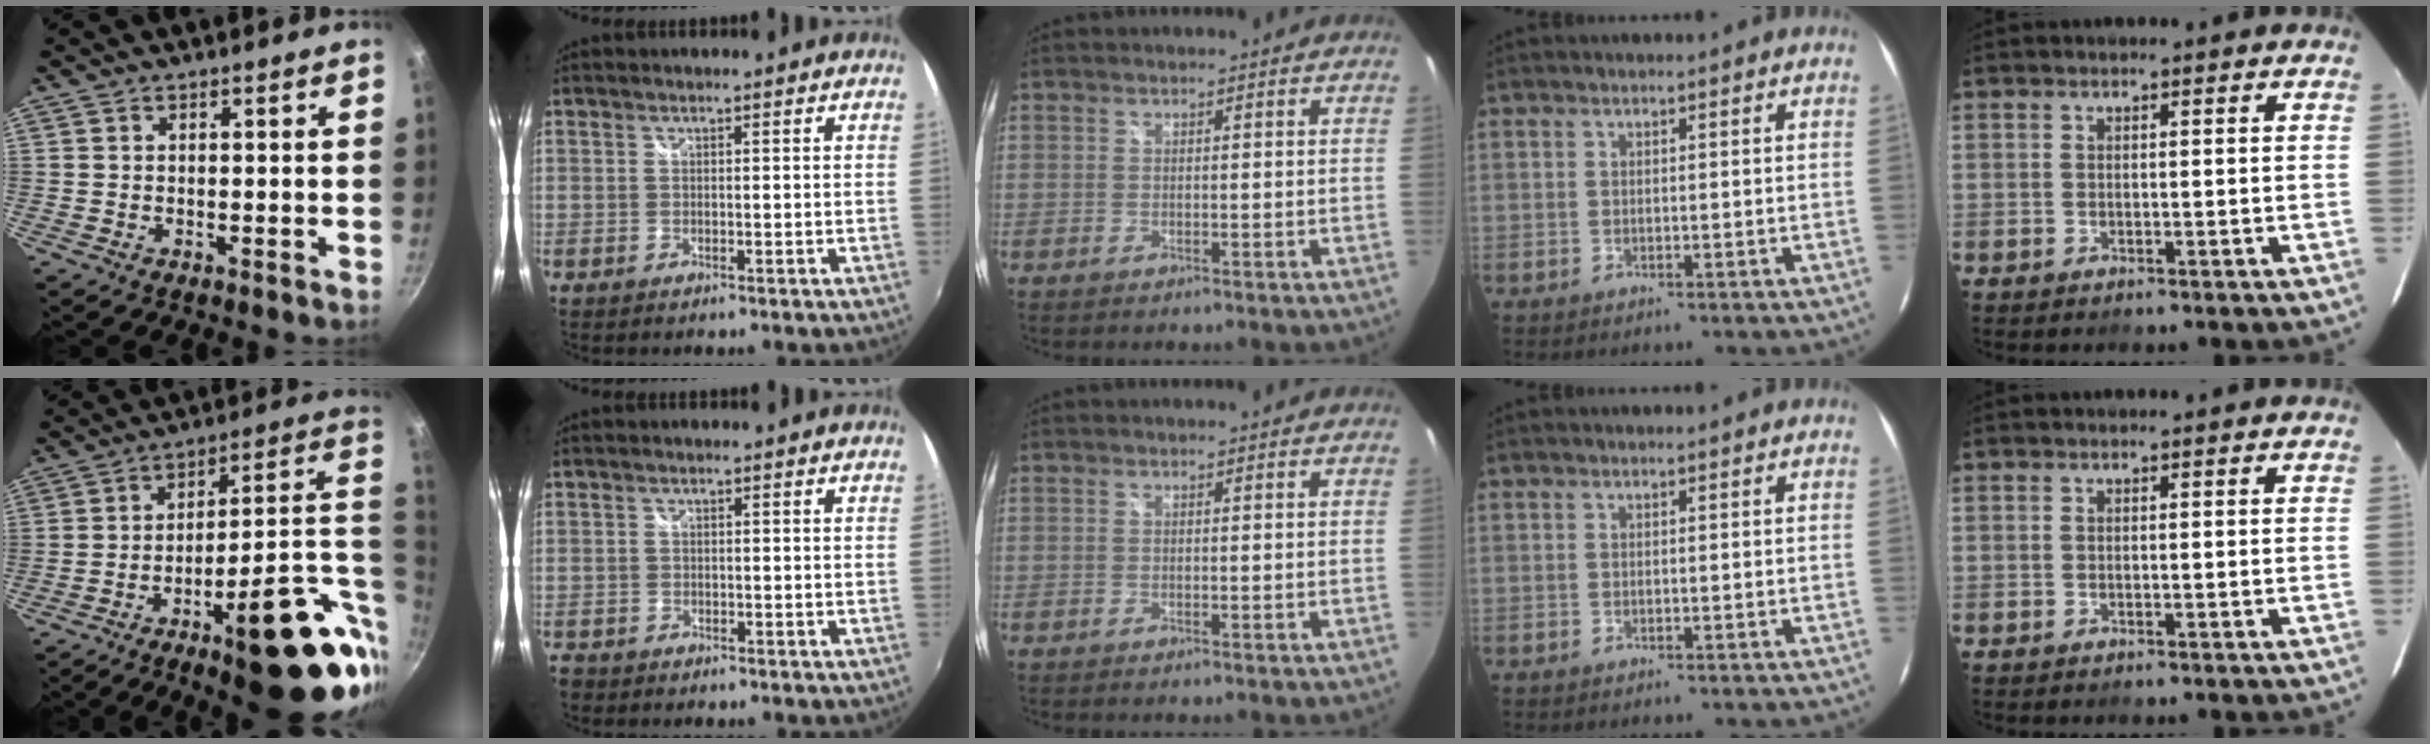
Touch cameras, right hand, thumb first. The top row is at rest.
{"thumb": {"total": 26.9, "force": [-5.5, 10.0, 24.3], "torque": [-0.297, 0.012, -0.067]}, "index": {"total": 2.1, "force": [-1.6, 1.5, 0.0], "torque": [-0.009, 0.002, -0.030]}}